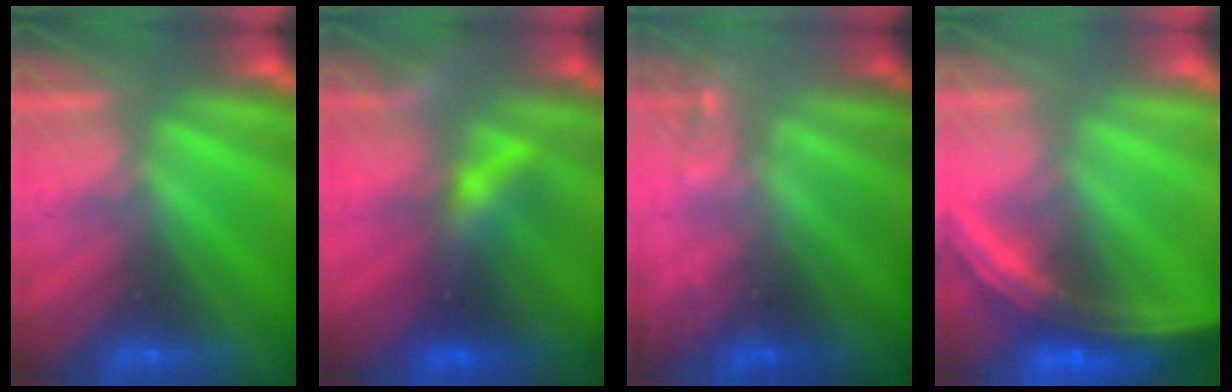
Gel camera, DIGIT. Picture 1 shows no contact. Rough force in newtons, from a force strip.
{"total": 7.4}
{"total": 2.2}
{"total": 7.4}